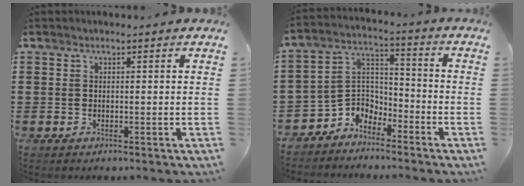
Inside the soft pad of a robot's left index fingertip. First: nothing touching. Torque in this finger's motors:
{"motor_torque": [0.21, 0.20, 0.24, 0.03]}